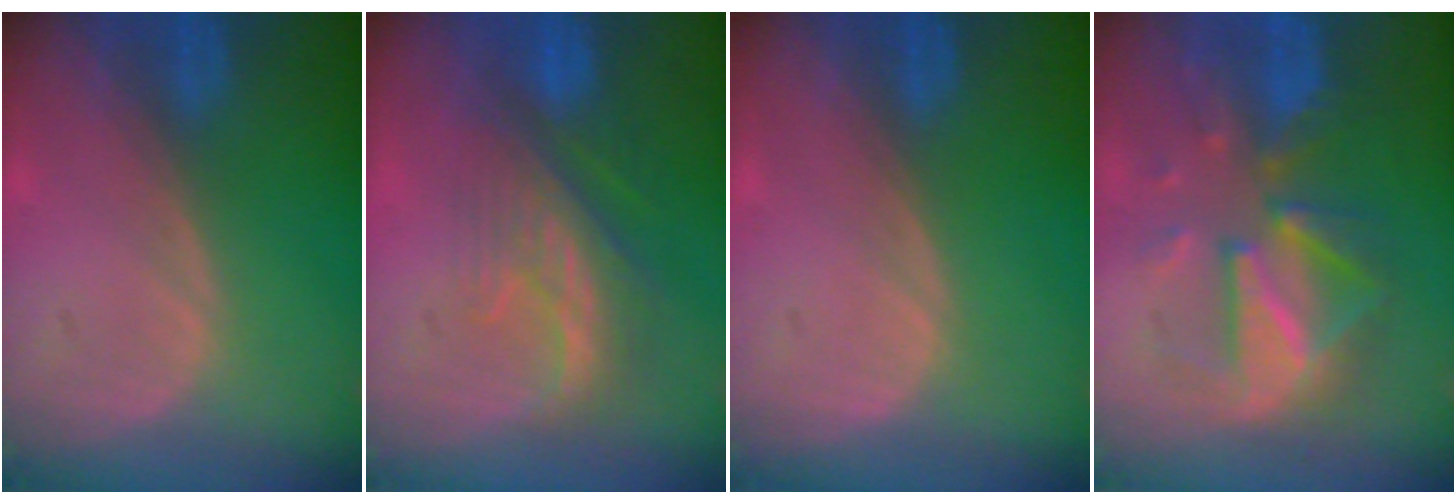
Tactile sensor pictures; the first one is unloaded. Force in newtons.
{"total": 8.3, "press": 7.5, "slide": 3.5}
{"total": 0.0}
{"total": 9.3, "press": 9.3, "slide": 0.5}